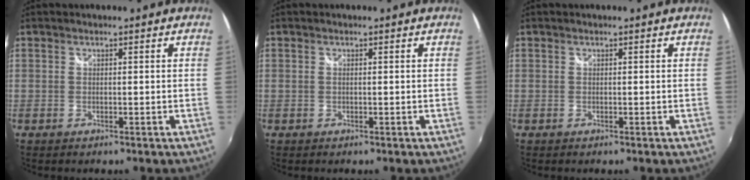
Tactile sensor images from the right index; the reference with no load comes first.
{"total": 0.0}
{"total": 0.0}